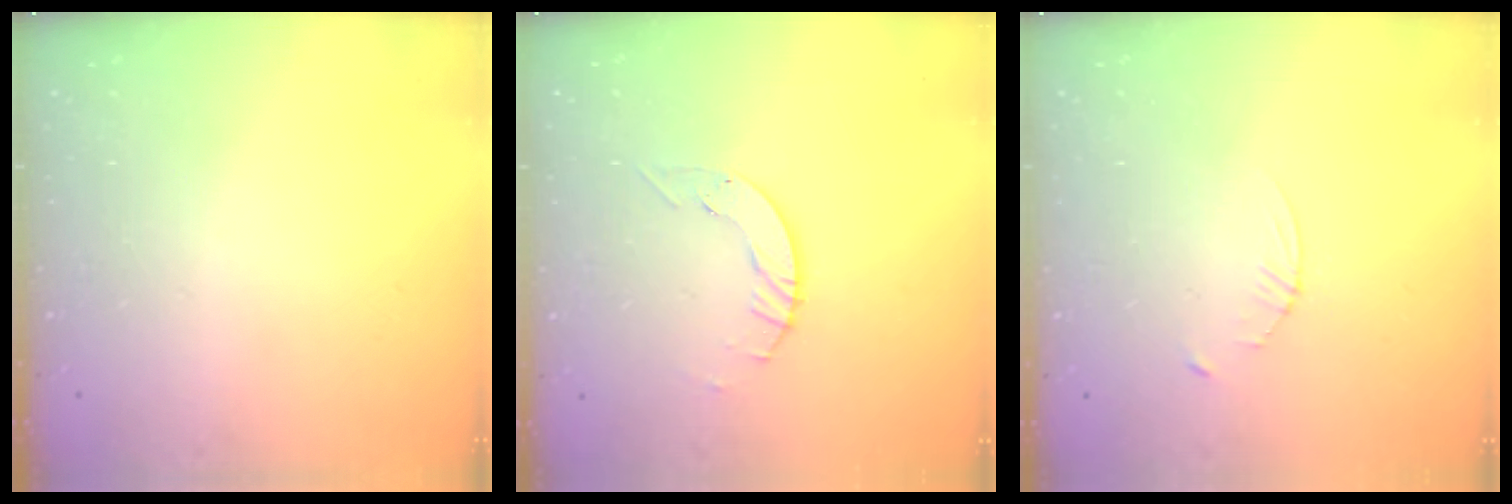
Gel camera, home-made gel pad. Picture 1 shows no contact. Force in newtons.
{"total": 4.0, "press": 4.0, "slide": 0.5}
{"total": 2.3, "press": 2.3, "slide": 0.3}